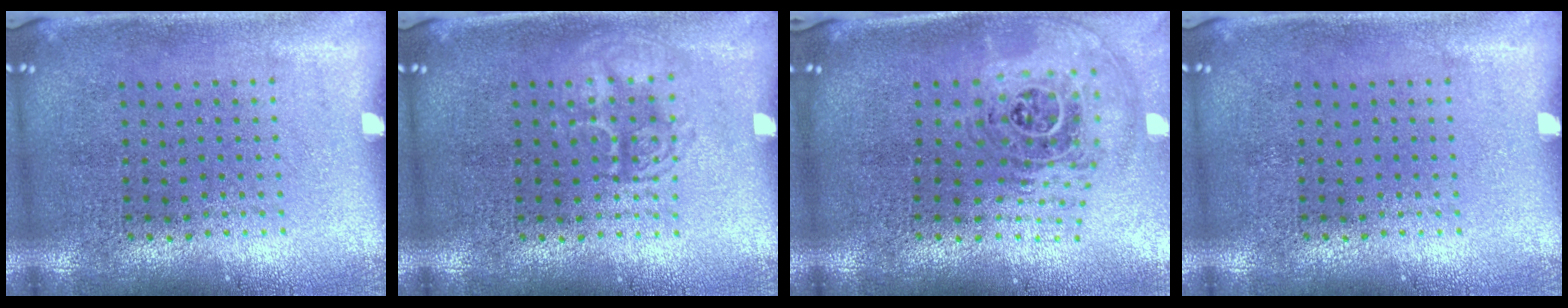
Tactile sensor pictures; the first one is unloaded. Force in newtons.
{"total": 1.9, "press": 1.9, "slide": 0.3}
{"total": 1.7, "press": 1.4, "slide": 1.0}
{"total": 0.0}